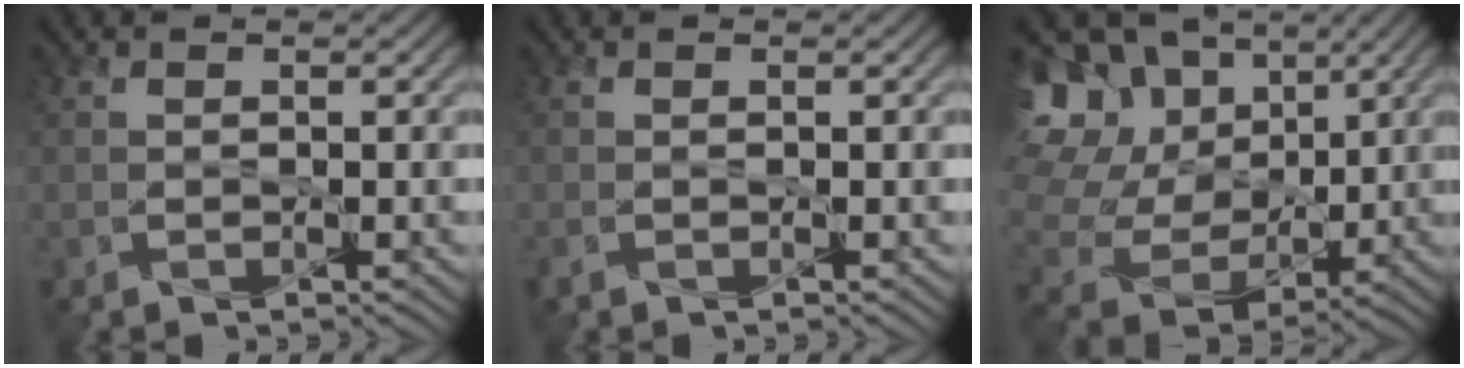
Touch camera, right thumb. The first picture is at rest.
{"total": 0.8, "force": [-0.4, 0.1, 0.7], "torque": [-0.016, -0.004, -0.009]}
{"total": 17.2, "force": [4.7, 14.1, 8.8], "torque": [-0.286, 0.029, 0.120]}